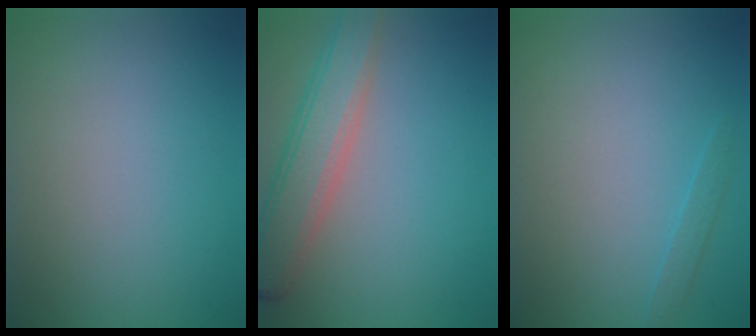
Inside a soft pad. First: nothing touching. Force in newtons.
{"total": 5.2, "press": 5.2, "slide": 0.4}
{"total": 0.9, "press": 0.9, "slide": 0.1}